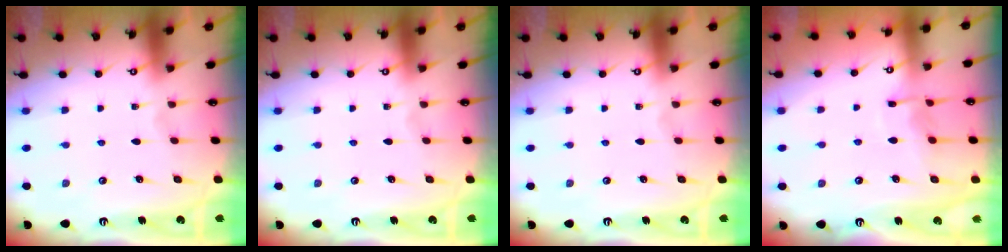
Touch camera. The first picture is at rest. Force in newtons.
{"total": 0.0}
{"total": 0.0}
{"total": 6.1, "press": 6.0, "slide": 0.7}